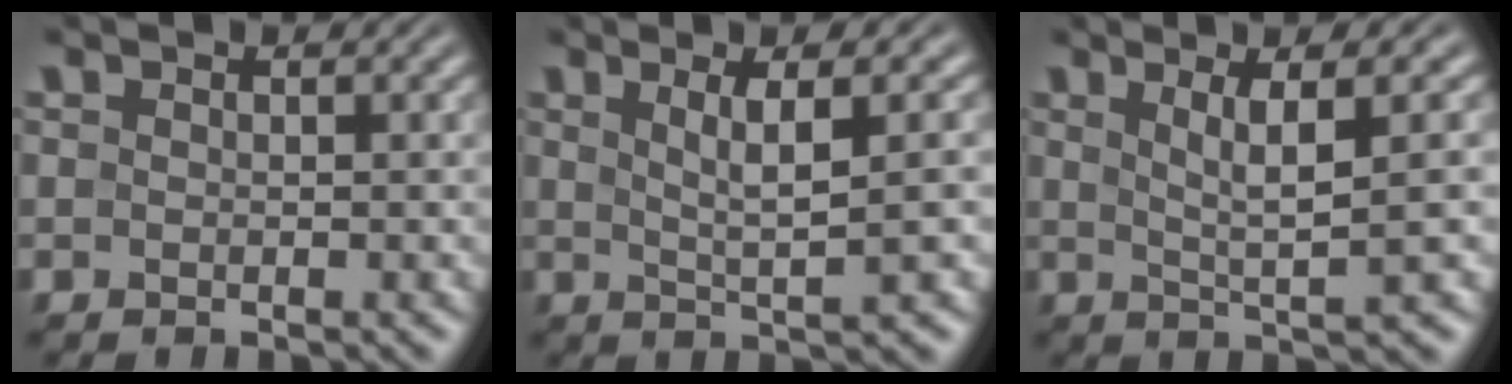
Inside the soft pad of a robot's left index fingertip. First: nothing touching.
{"total": 4.4, "force": [1.1, 0.8, 4.2], "torque": [-0.064, 0.004, 0.020]}
{"total": 4.9, "force": [1.4, 0.8, 4.6], "torque": [-0.073, 0.005, 0.025]}